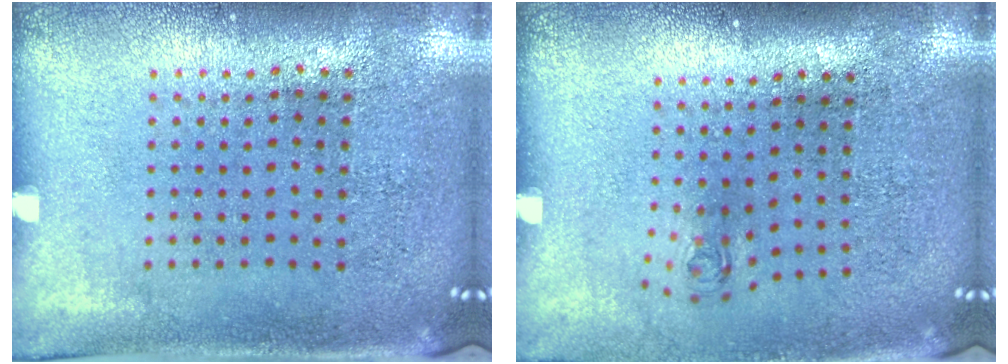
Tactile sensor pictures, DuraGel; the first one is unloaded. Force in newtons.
{"total": 0.7, "press": 0.3, "slide": 0.7}